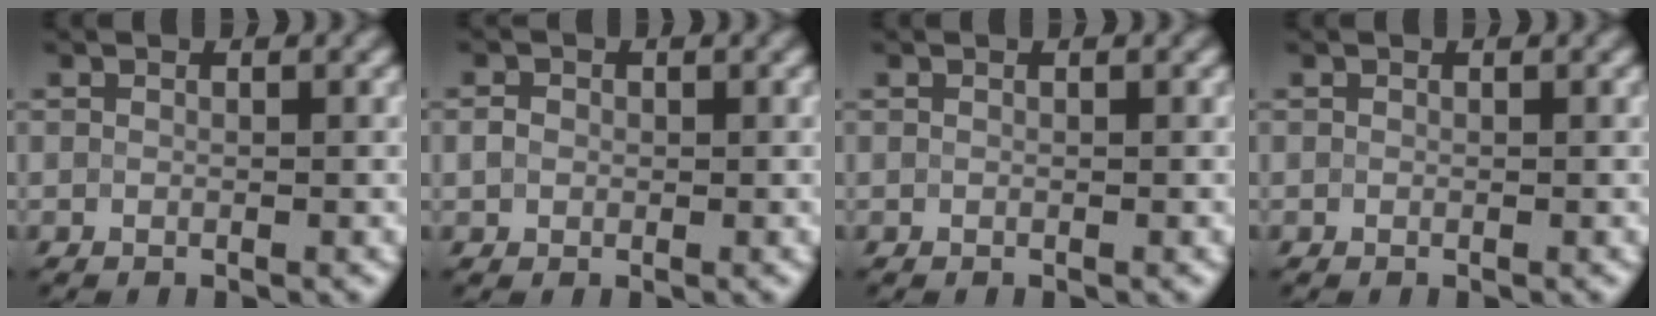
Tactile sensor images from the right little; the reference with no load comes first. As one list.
[{"total": 1.1, "force": [0.0, 1.0, 0.5], "torque": [-0.011, 0.004, -0.003]}, {"total": 0.0}, {"total": 0.0}]